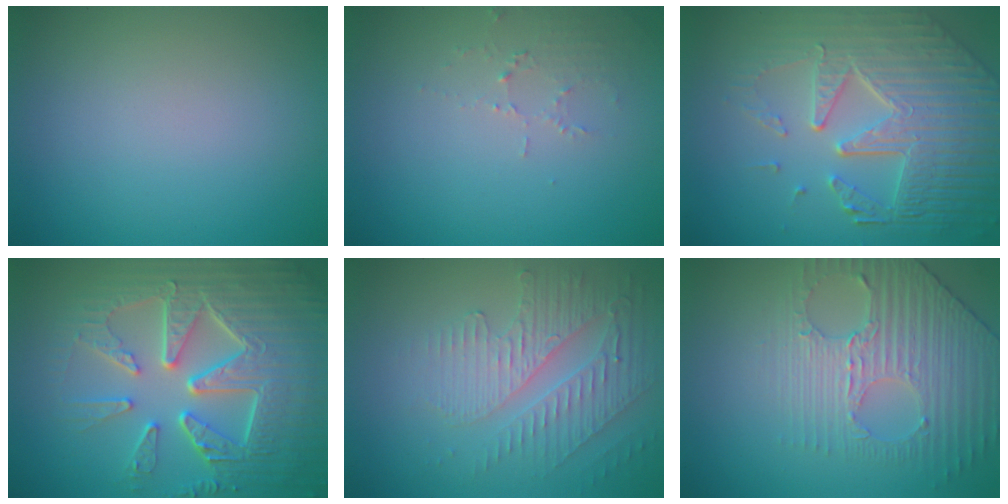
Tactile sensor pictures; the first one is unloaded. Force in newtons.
{"total": 1.5, "press": 1.5, "slide": 0.2}
{"total": 8.7, "press": 6.0, "slide": 6.3}
{"total": 9.2, "press": 6.6, "slide": 6.4}
{"total": 4.0, "press": 3.4, "slide": 2.0}
{"total": 3.9, "press": 3.8, "slide": 0.8}